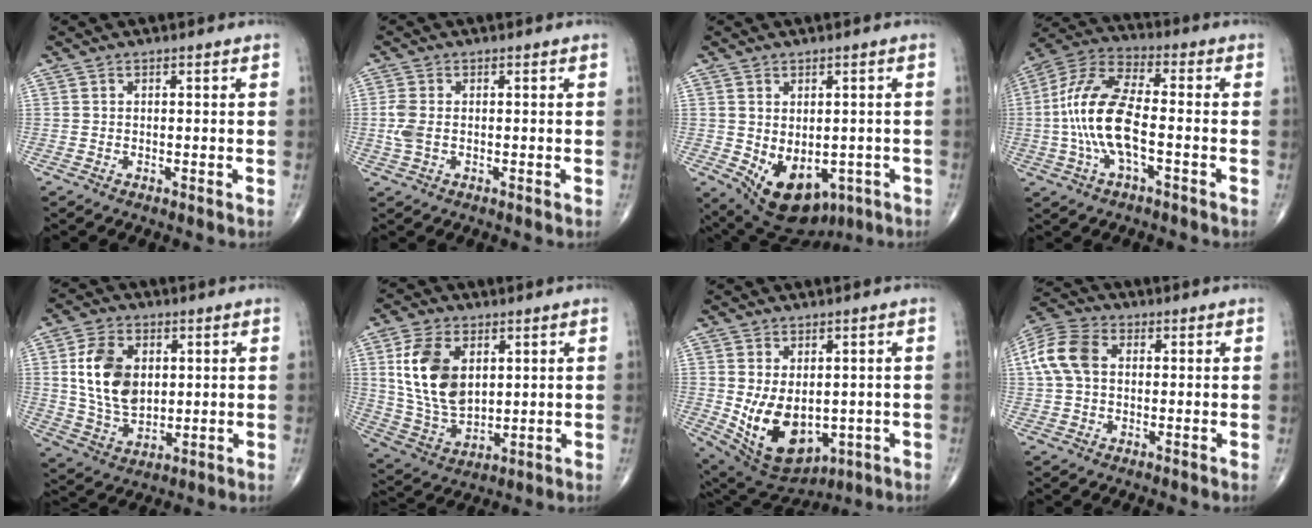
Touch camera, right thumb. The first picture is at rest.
{"total": 3.5, "force": [-0.3, 2.1, 2.8], "torque": [-0.079, 0.002, -0.007]}
{"total": 12.1, "force": [-3.7, 7.9, 8.5], "torque": [-0.107, 0.000, -0.030]}
{"total": 14.8, "force": [-2.4, 5.9, 13.4], "torque": [-0.283, 0.036, -0.050]}
{"total": 13.3, "force": [2.5, 8.8, 9.6], "torque": [-0.159, -0.012, 0.053]}
{"total": 14.9, "force": [4.0, 9.2, 11.0], "torque": [-0.198, -0.018, 0.087]}
{"total": 13.5, "force": [-1.4, 8.7, 10.3], "torque": [-0.158, -0.012, 0.013]}
{"total": 9.6, "force": [1.5, 6.8, 6.7], "torque": [-0.143, 0.025, 0.022]}